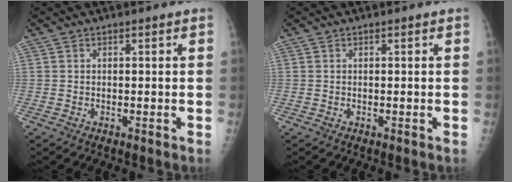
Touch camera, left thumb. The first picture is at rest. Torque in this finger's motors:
{"motor_torque": [0.00, 0.00, -0.02, -0.01, 0.00]}